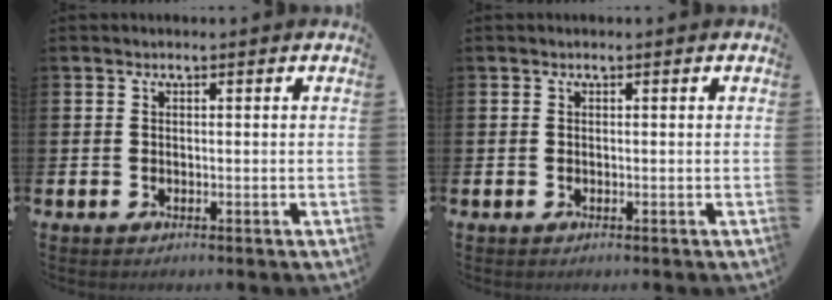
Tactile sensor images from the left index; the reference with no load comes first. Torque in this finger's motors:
{"motor_torque": [-0.05, 0.05, 0.01, 0.00]}